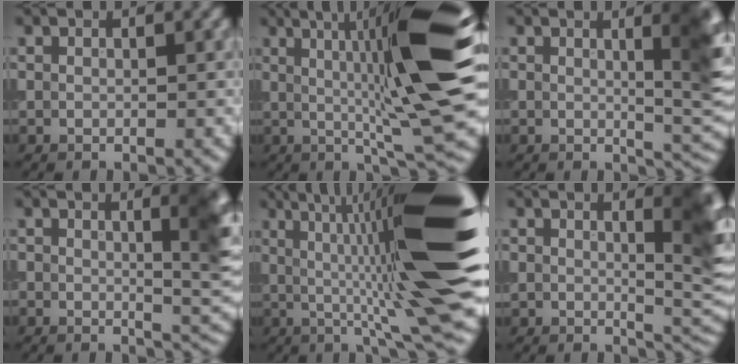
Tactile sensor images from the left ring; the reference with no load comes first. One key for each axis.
{"total": 13.0, "fx": 1.9, "fy": 2.0, "fz": 12.7, "tx": -0.176, "ty": 0.015, "tz": 0.025}
{"total": 6.4, "fx": 1.5, "fy": 1.6, "fz": 6.1, "tx": -0.062, "ty": 0.001, "tz": 0.022}
{"total": 5.8, "fx": 1.1, "fy": 1.6, "fz": 5.5, "tx": -0.054, "ty": 0.000, "tz": 0.013}
{"total": 14.1, "fx": 1.3, "fy": 2.3, "fz": 13.8, "tx": -0.193, "ty": 0.022, "tz": 0.015}
{"total": 6.0, "fx": 1.7, "fy": 1.9, "fz": 5.4, "tx": -0.065, "ty": -0.008, "tz": 0.027}